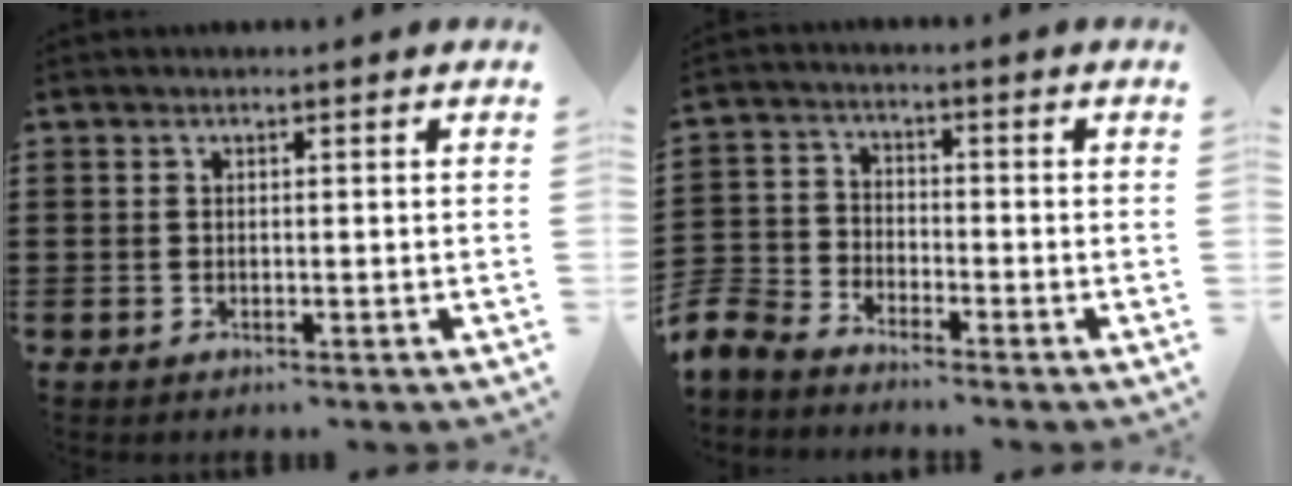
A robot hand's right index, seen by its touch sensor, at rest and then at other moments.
{"total": 5.8, "force": [-5.6, 1.3, 0.9], "torque": [-0.049, -0.004, -0.118]}